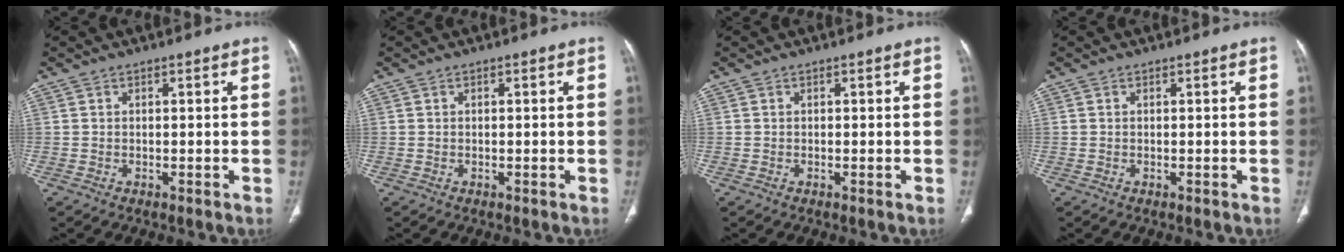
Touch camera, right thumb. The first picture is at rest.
{"total": 0.0}
{"total": 0.0}
{"total": 0.0}